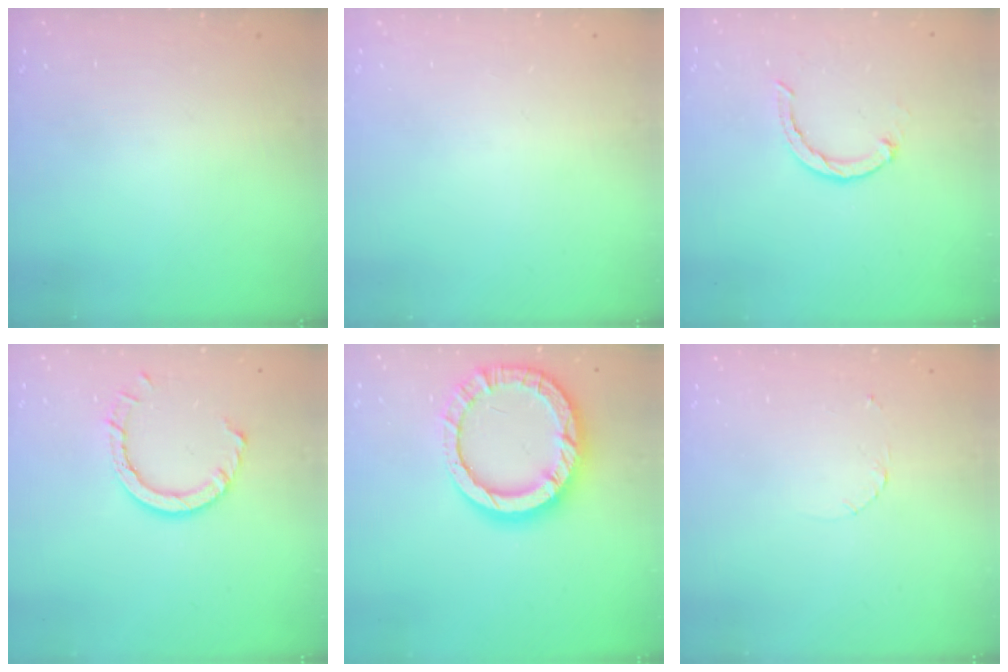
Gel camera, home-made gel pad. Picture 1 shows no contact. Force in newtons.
{"total": 0.0}
{"total": 2.1, "press": 2.0, "slide": 0.4}
{"total": 7.9, "press": 7.9, "slide": 0.5}
{"total": 16.4, "press": 16.3, "slide": 1.9}
{"total": 1.6, "press": 1.6, "slide": 0.2}